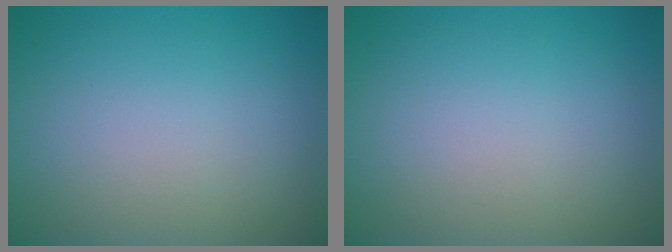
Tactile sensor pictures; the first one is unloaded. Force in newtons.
{"total": 0.0}